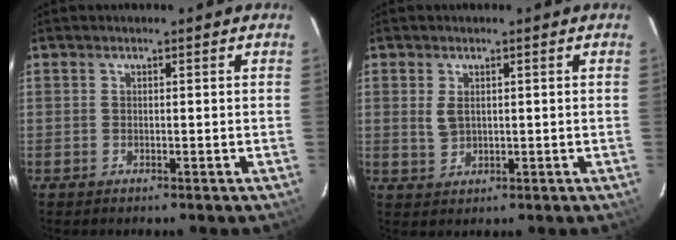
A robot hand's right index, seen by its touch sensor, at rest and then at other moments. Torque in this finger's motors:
{"motor_torque": [0.05, 0.02, 0.02, 0.01]}